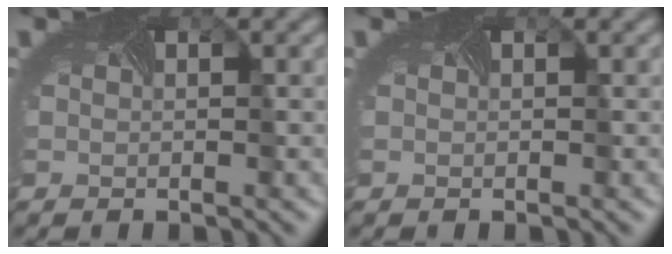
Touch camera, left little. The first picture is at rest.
{"total": 0.0}